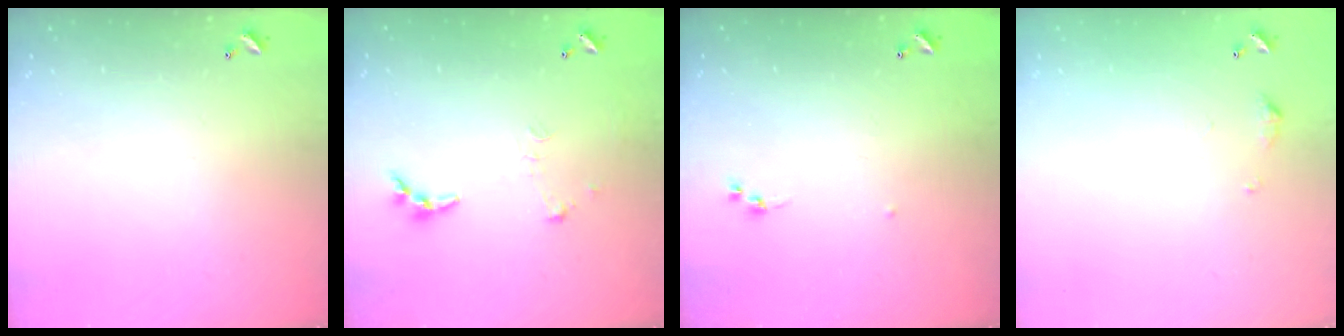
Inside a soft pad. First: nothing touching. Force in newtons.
{"total": 6.2, "press": 6.2, "slide": 0.4}
{"total": 6.0, "press": 6.0, "slide": 0.7}
{"total": 5.0, "press": 4.9, "slide": 0.8}